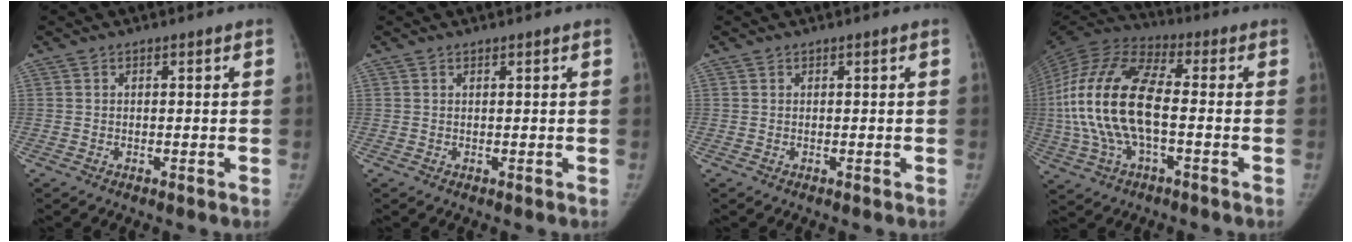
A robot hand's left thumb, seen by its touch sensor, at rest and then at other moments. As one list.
[{"total": 0.0}, {"total": 0.0}, {"total": 20.2, "force": [-1.5, 9.4, 17.8], "torque": [-0.384, 0.027, -0.030]}]